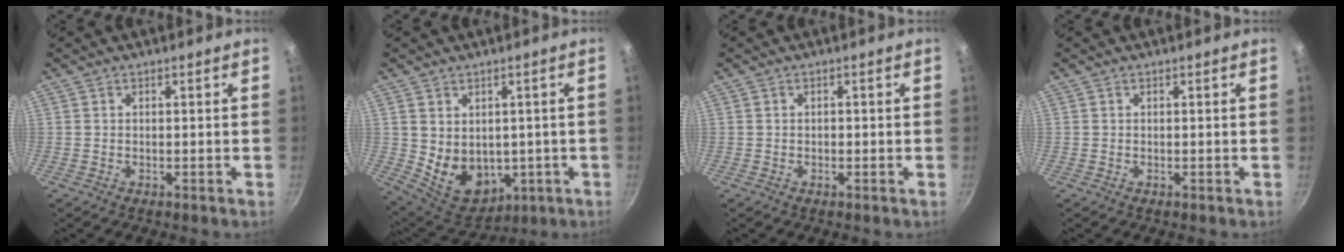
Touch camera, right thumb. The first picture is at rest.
{"total": 11.1, "force": [-0.2, 8.6, 7.0], "torque": [-0.085, -0.019, 0.028]}
{"total": 0.5, "force": [-0.1, 0.4, 0.3], "torque": [-0.003, 0.003, 0.000]}
{"total": 0.0}